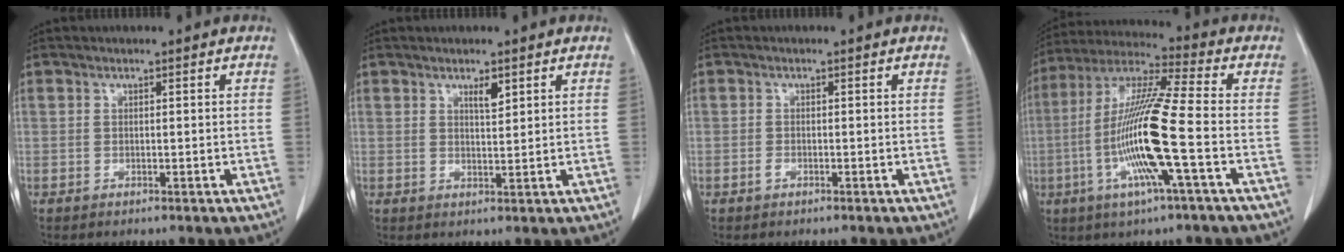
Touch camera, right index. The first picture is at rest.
{"total": 2.1, "force": [1.3, 0.5, 1.6], "torque": [-0.027, -0.003, 0.024]}
{"total": 0.7, "force": [-0.4, 0.4, 0.4], "torque": [-0.008, 0.002, -0.004]}
{"total": 15.7, "force": [-3.8, -0.2, 15.2], "torque": [-0.307, -0.007, -0.083]}